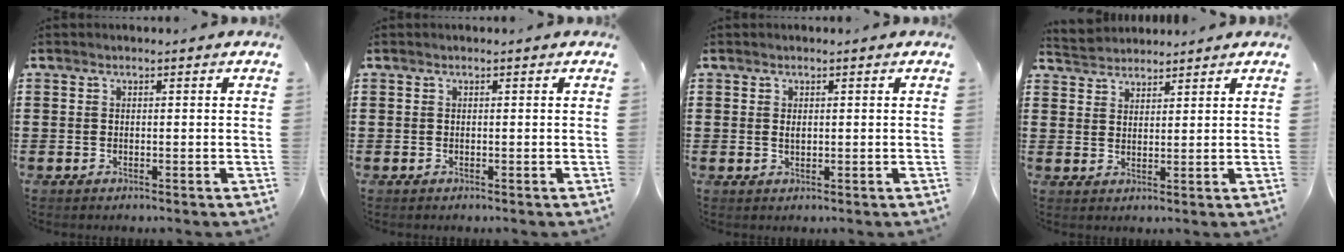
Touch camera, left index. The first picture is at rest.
{"total": 0.0}
{"total": 0.9, "force": [0.2, 0.5, 0.8], "torque": [-0.018, 0.003, 0.003]}
{"total": 3.0, "force": [2.9, 0.7, -0.4], "torque": [-0.005, -0.004, 0.055]}